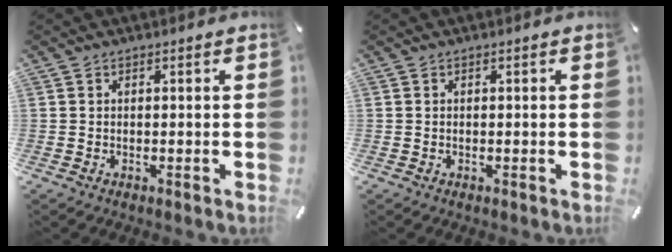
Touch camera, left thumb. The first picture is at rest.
{"total": 0.0}